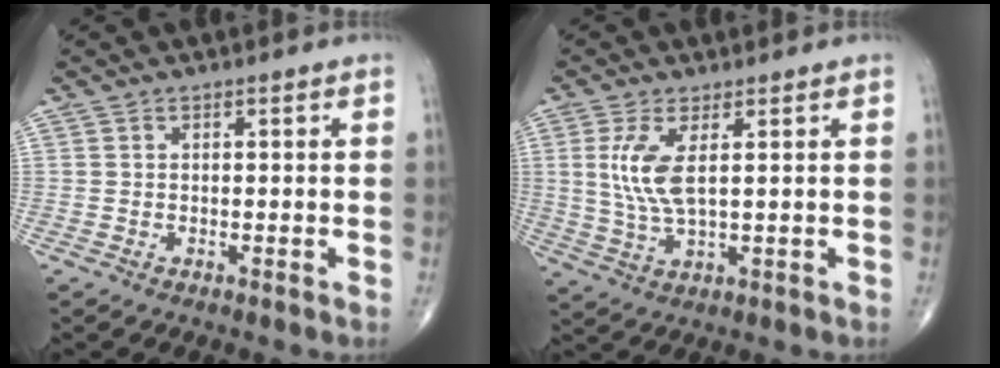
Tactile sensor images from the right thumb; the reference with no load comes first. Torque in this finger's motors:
{"motor_torque": [0.07, 0.34, 1.05, 0.21, 0.32]}